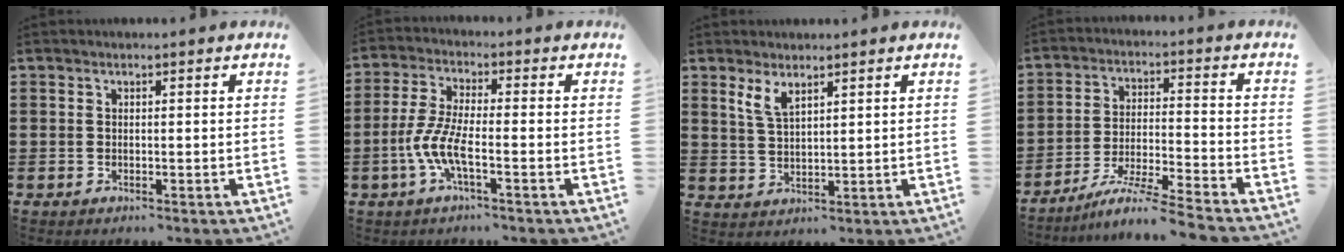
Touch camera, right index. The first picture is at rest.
{"total": 6.5, "force": [-2.6, 1.7, 5.8], "torque": [-0.140, -0.014, -0.056]}
{"total": 3.4, "force": [2.3, 1.1, 2.3], "torque": [-0.051, 0.002, 0.042]}
{"total": 7.3, "force": [-6.5, -0.8, 3.3], "torque": [-0.071, -0.014, -0.129]}